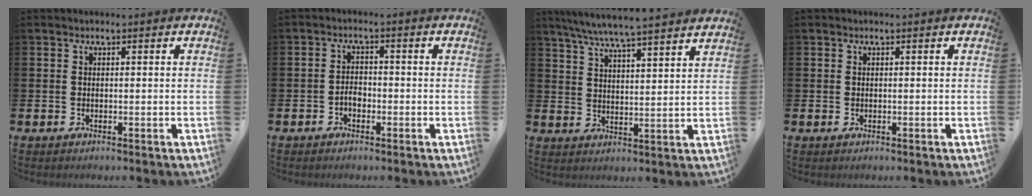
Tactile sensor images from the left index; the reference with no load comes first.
{"total": 2.1, "force": [-0.9, 1.3, 1.3], "torque": [-0.017, 0.001, -0.020]}
{"total": 6.9, "force": [6.5, -0.4, 2.0], "torque": [-0.066, -0.034, 0.117]}
{"total": 0.0}